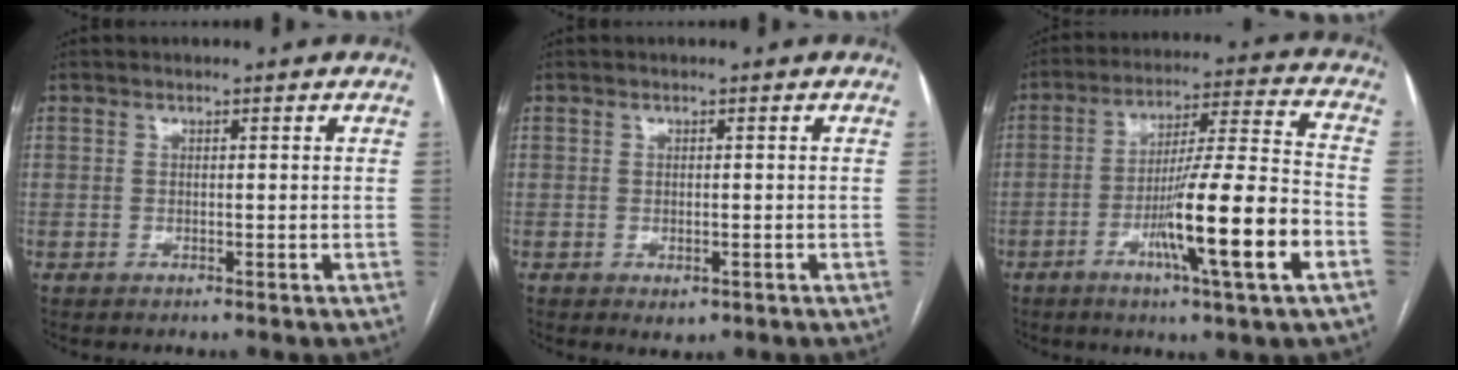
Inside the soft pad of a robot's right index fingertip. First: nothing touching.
{"total": 1.9, "force": [-0.8, 1.1, 1.4], "torque": [-0.018, -0.002, -0.002]}
{"total": 16.2, "force": [-5.9, -0.4, 15.1], "torque": [-0.258, -0.009, -0.099]}